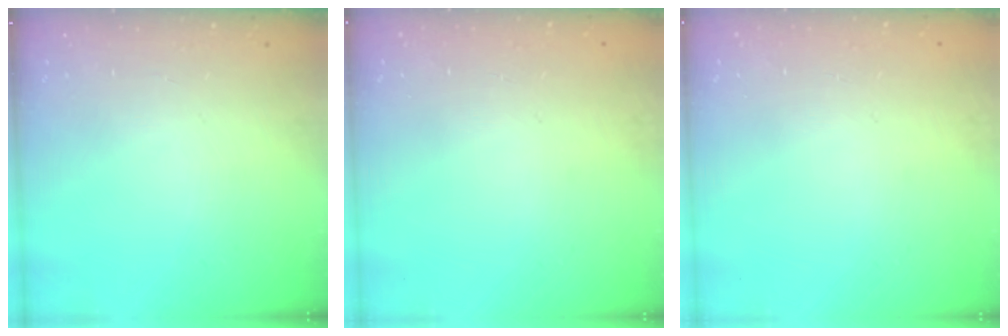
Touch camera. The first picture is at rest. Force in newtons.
{"total": 0.0}
{"total": 0.0}